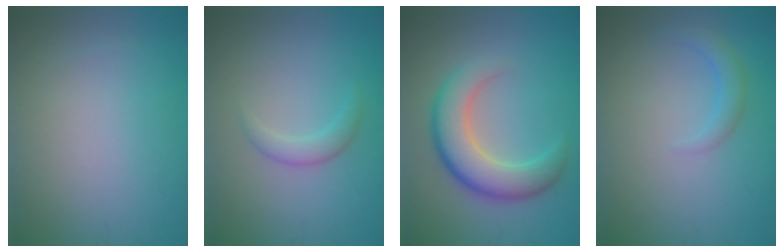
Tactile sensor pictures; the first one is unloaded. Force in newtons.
{"total": 1.7, "press": 1.7, "slide": 0.1}
{"total": 6.2, "press": 6.2, "slide": 0.3}
{"total": 1.7, "press": 1.7, "slide": 0.2}